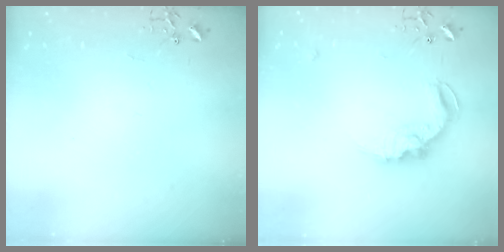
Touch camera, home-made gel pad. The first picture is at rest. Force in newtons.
{"total": 12.7, "press": 12.7, "slide": 0.5}